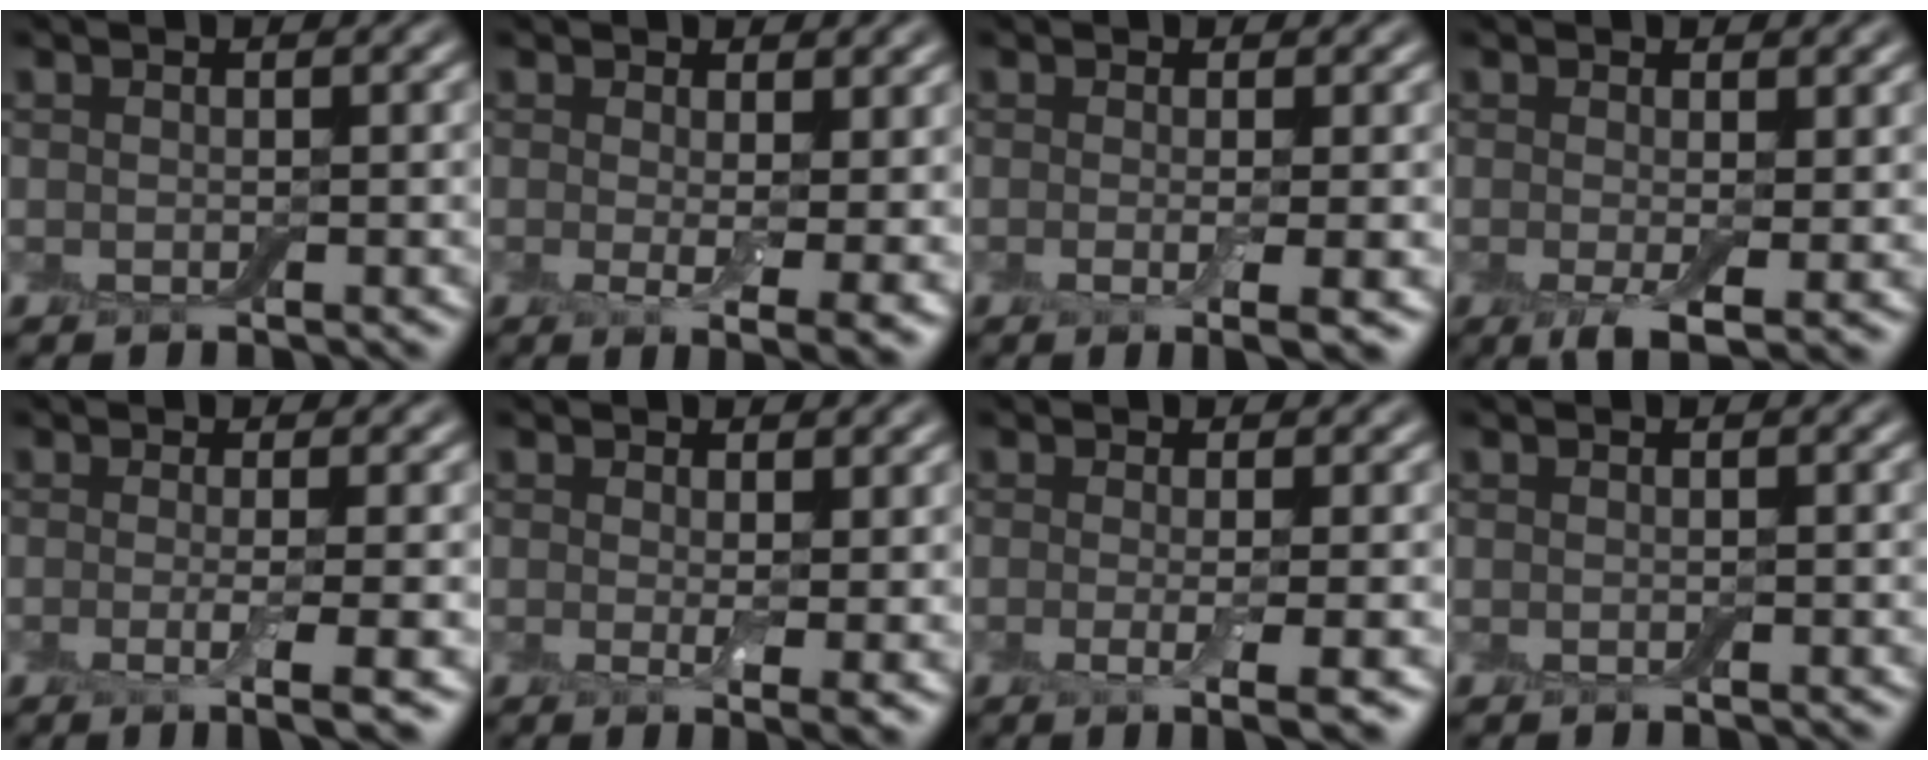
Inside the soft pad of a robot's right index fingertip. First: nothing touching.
{"total": 4.0, "force": [0.4, 0.9, 3.8], "torque": [-0.055, -0.018, 0.010]}
{"total": 3.0, "force": [-0.5, 0.6, 2.9], "torque": [-0.044, -0.009, -0.008]}
{"total": 3.7, "force": [-0.7, 1.2, 3.5], "torque": [-0.062, -0.014, -0.013]}
{"total": 3.8, "force": [-0.7, 0.8, 3.7], "torque": [-0.054, -0.010, -0.013]}
{"total": 2.4, "force": [0.4, 0.5, 2.3], "torque": [-0.034, -0.013, 0.010]}
{"total": 3.4, "force": [-0.5, 0.7, 3.3], "torque": [-0.049, -0.009, -0.010]}
{"total": 0.0}